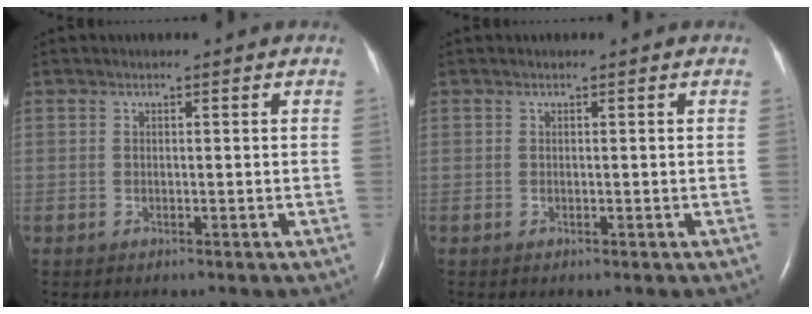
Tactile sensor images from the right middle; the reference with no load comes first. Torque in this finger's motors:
{"motor_torque": [0.09, 0.04, 0.01, 0.00]}